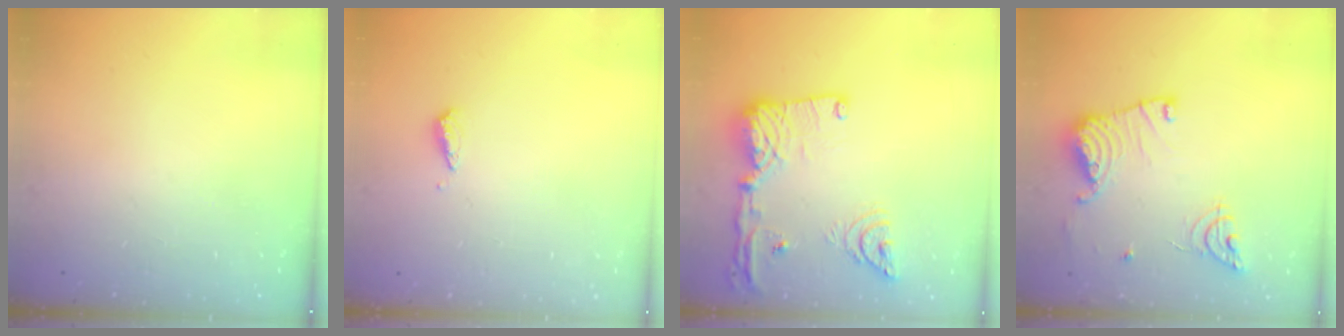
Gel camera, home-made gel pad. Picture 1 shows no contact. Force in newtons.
{"total": 3.0, "press": 3.0, "slide": 0.2}
{"total": 20.1, "press": 19.9, "slide": 3.0}
{"total": 15.6, "press": 15.5, "slide": 1.5}